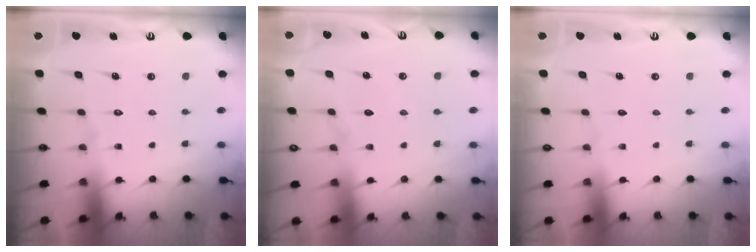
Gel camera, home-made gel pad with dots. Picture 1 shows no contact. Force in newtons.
{"total": 4.9, "press": 4.9, "slide": 0.5}
{"total": 0.0}